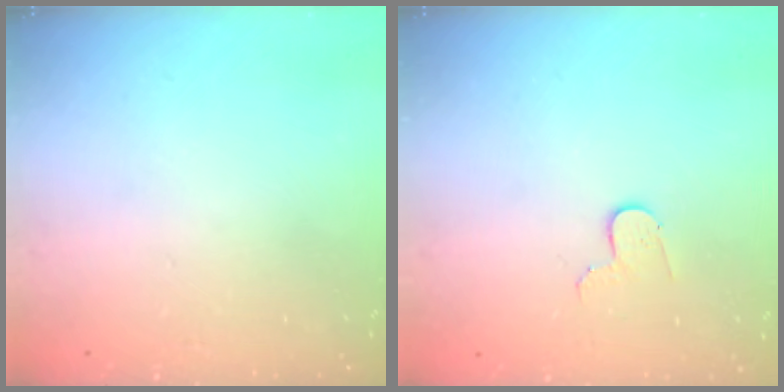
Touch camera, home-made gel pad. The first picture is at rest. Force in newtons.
{"total": 3.3, "press": 3.3, "slide": 0.3}